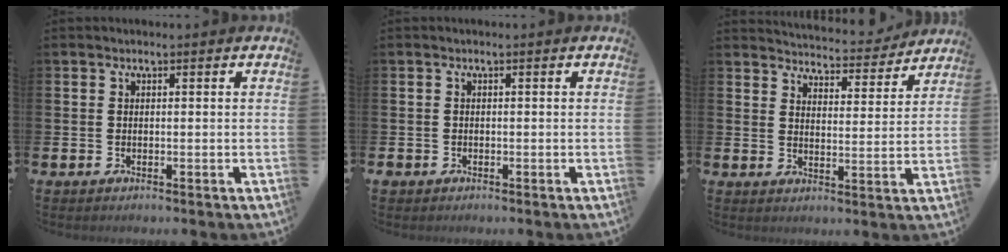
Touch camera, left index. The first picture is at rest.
{"total": 0.7, "force": [-0.4, 0.5, 0.0], "torque": [-0.003, 0.005, -0.011]}
{"total": 4.6, "force": [4.5, 0.6, 0.2], "torque": [-0.011, -0.042, 0.075]}